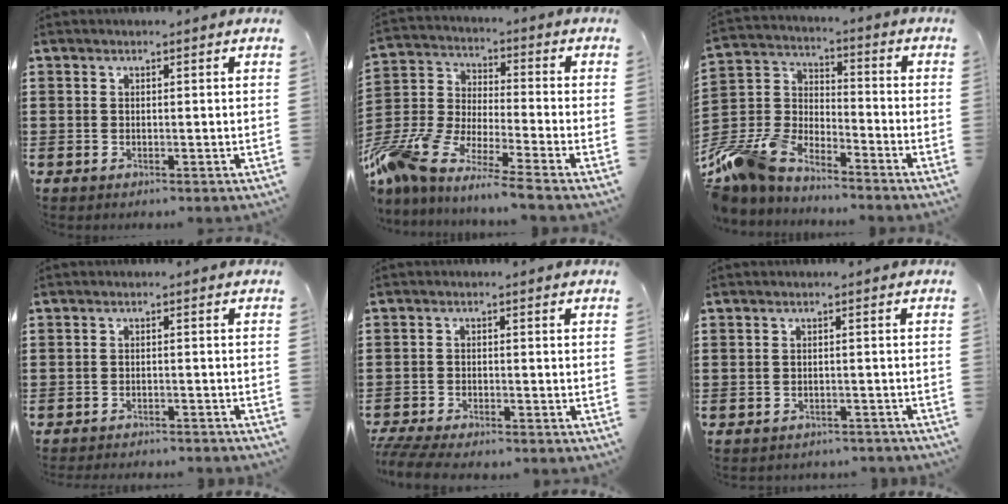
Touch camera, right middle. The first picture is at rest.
{"total": 8.3, "force": [-7.7, 0.3, 3.0], "torque": [-0.098, -0.015, -0.166]}
{"total": 9.3, "force": [-8.4, 2.7, 2.7], "torque": [-0.097, 0.003, -0.178]}
{"total": 1.9, "force": [-1.9, -0.1, 0.1], "torque": [-0.005, 0.000, -0.039]}
{"total": 3.2, "force": [-3.1, 0.1, 0.8], "torque": [-0.030, -0.007, -0.068]}
{"total": 1.5, "force": [-1.5, 0.1, 0.0], "torque": [-0.006, 0.001, -0.032]}